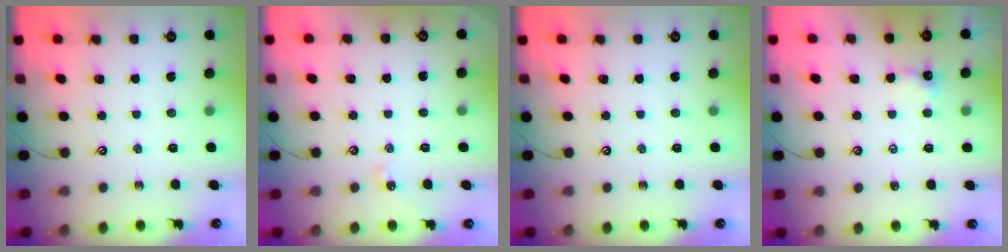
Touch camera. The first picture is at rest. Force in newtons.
{"total": 3.9, "press": 3.8, "slide": 0.6}
{"total": 0.0}
{"total": 0.0}